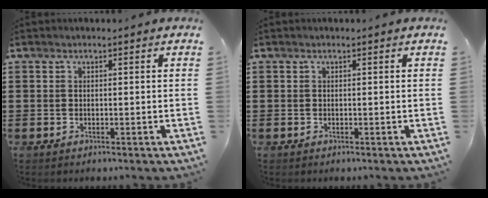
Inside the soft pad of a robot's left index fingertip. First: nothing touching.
{"total": 0.0}